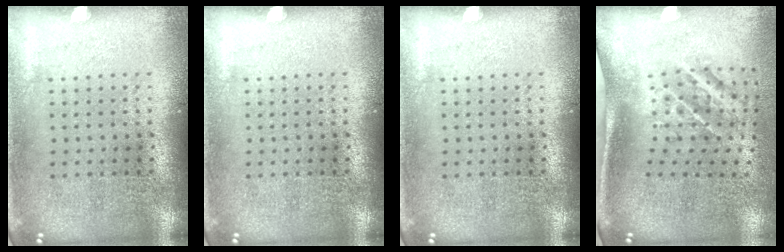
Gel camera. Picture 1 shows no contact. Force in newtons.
{"total": 0.0}
{"total": 0.0}
{"total": 2.2, "press": 1.3, "slide": 1.8}